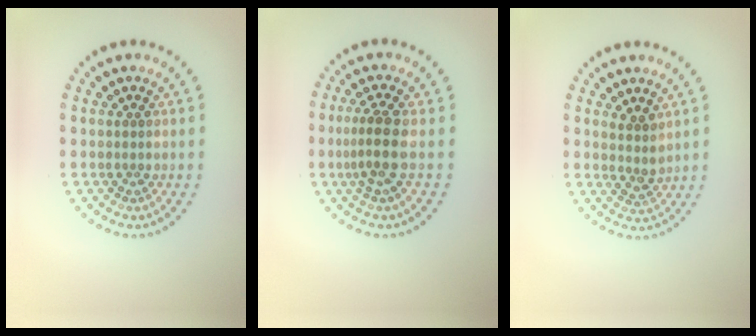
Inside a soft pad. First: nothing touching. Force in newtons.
{"total": 2.8, "press": 2.1, "slide": 1.8}
{"total": 2.0, "press": 1.6, "slide": 1.2}